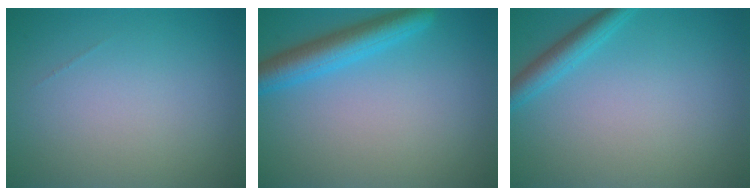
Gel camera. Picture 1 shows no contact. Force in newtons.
{"total": 4.3, "press": 4.3, "slide": 0.1}
{"total": 2.5, "press": 2.4, "slide": 0.1}